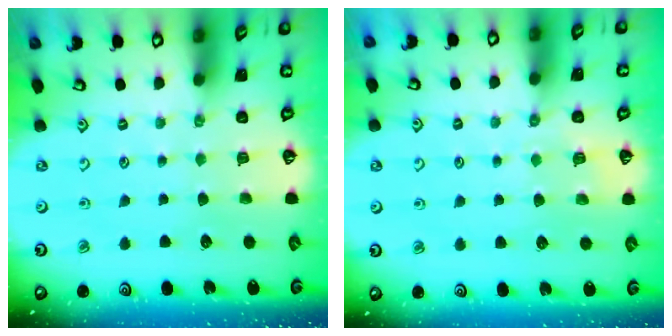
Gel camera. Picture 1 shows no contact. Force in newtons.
{"total": 4.3, "press": 4.2, "slide": 0.9}